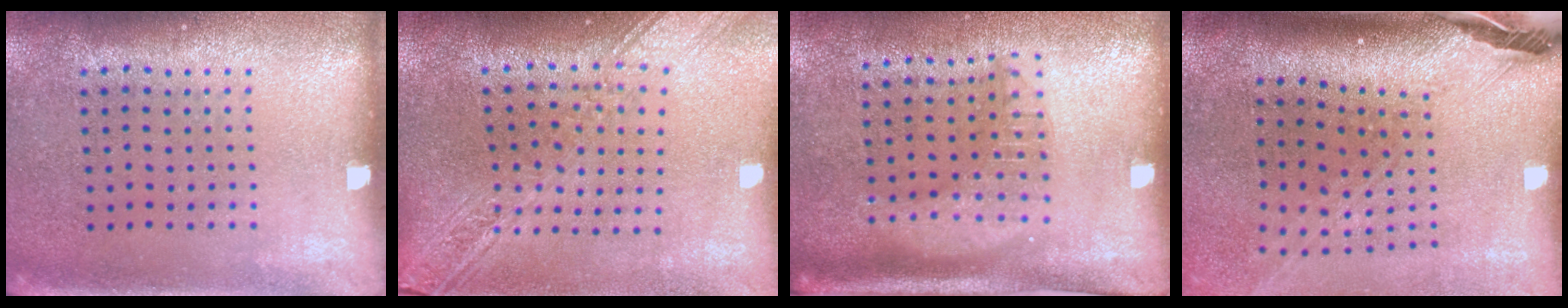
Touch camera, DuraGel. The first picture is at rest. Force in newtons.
{"total": 2.7, "press": 2.1, "slide": 1.6}
{"total": 1.8, "press": 1.5, "slide": 1.0}
{"total": 2.8, "press": 2.1, "slide": 1.9}